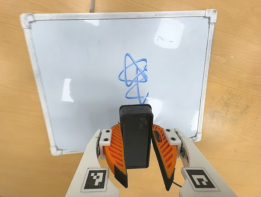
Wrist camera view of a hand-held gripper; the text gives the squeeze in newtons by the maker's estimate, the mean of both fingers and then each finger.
{"total": 7.9, "left": 8.6, "right": 7.3}